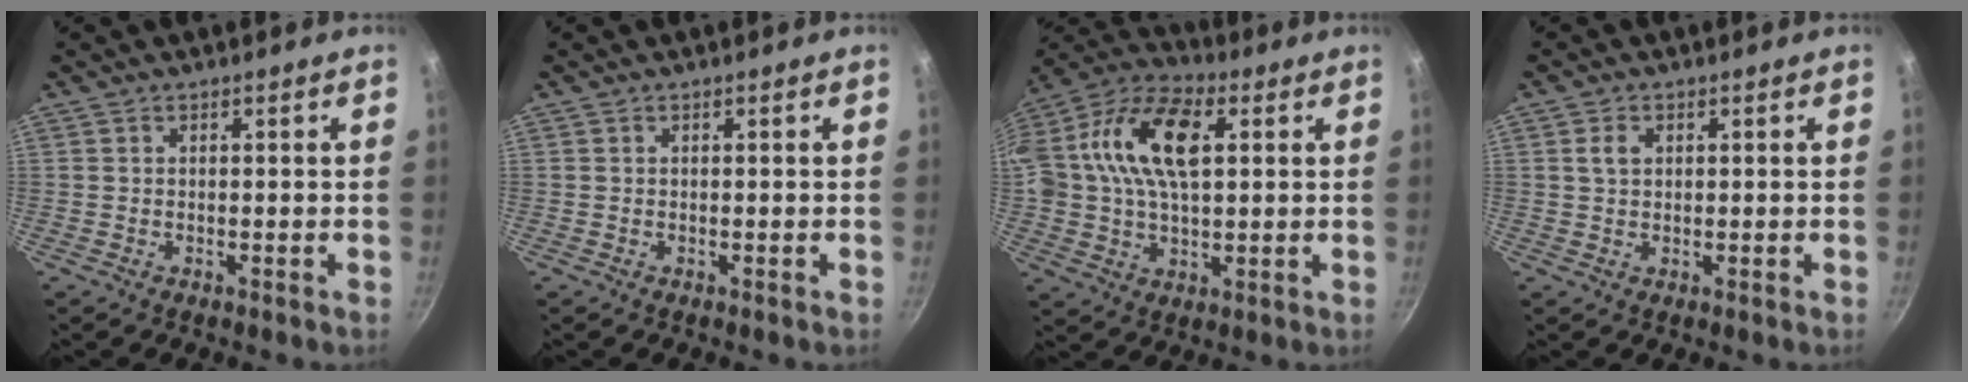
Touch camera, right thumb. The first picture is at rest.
{"total": 0.0}
{"total": 19.1, "force": [3.8, 11.4, 14.9], "torque": [-0.273, 0.025, 0.050]}
{"total": 2.5, "force": [0.7, 1.8, 1.6], "torque": [-0.023, 0.003, 0.013]}